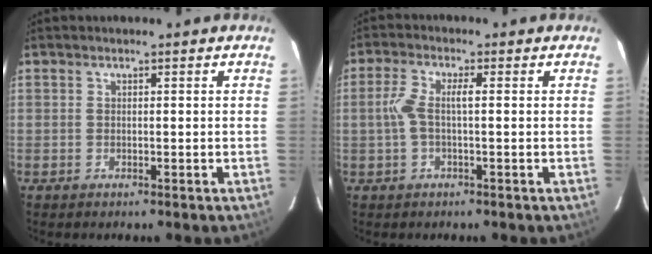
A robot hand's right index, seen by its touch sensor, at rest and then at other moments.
{"total": 4.2, "force": [0.0, 0.9, 4.1], "torque": [-0.101, 0.013, -0.002]}